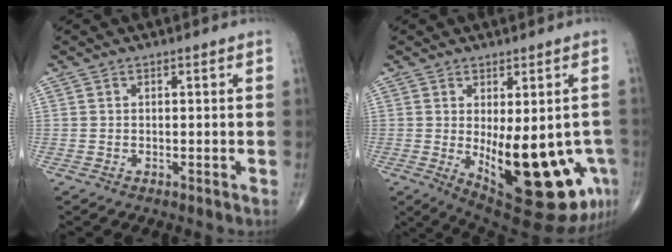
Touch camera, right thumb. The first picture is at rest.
{"total": 21.2, "force": [-5.7, 8.4, 18.6], "torque": [-0.200, -0.022, -0.051]}